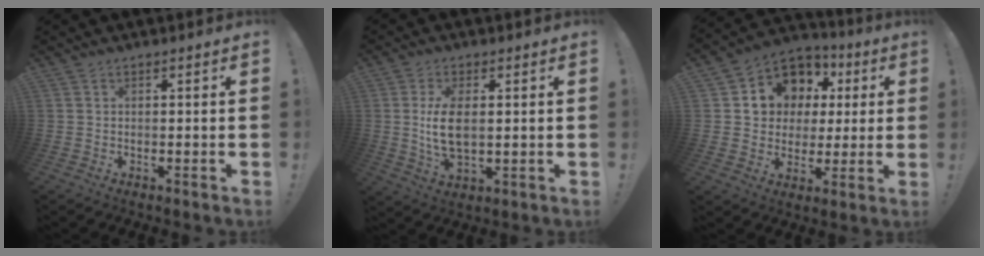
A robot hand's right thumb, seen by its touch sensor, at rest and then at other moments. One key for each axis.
{"total": 8.9, "fx": 0.6, "fy": 4.4, "fz": 7.7, "tx": -0.154, "ty": -0.014, "tz": 0.007}
{"total": 12.1, "fx": 4.2, "fy": 10.5, "fz": 4.3, "tx": -0.060, "ty": -0.028, "tz": 0.093}